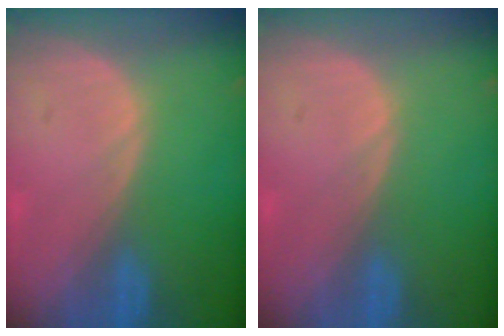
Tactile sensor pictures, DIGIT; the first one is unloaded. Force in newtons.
{"total": 0.0}